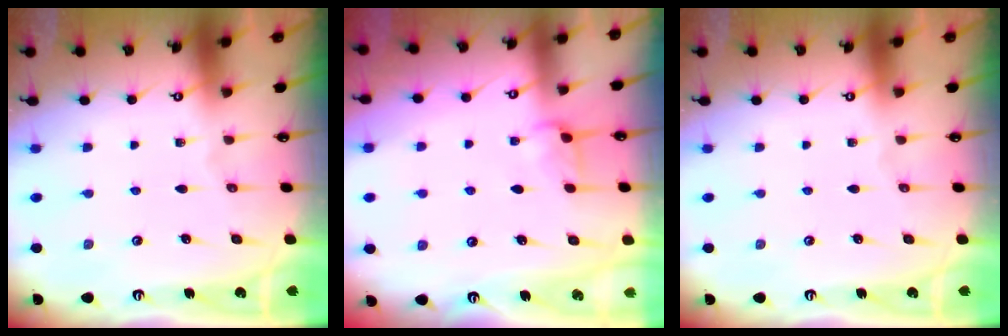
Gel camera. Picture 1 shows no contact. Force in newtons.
{"total": 0.9, "press": 0.8, "slide": 0.4}
{"total": 0.0}